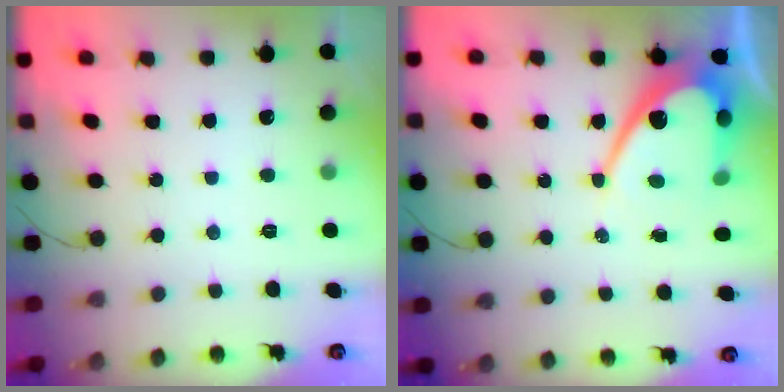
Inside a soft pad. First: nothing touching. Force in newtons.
{"total": 11.8, "press": 11.8, "slide": 0.7}